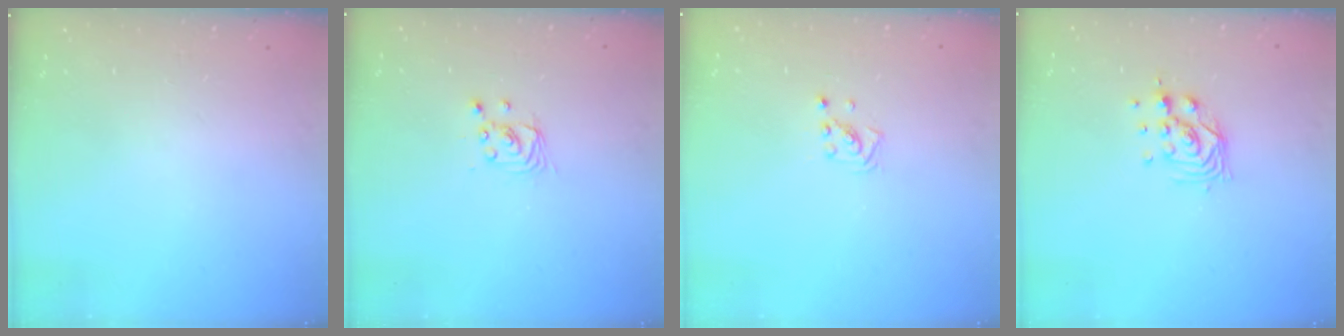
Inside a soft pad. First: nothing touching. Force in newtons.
{"total": 2.9, "press": 2.9, "slide": 0.2}
{"total": 1.9, "press": 1.9, "slide": 0.1}
{"total": 8.5, "press": 8.5, "slide": 0.8}